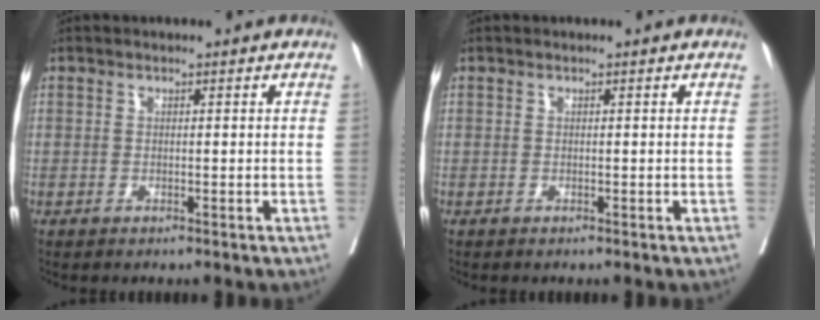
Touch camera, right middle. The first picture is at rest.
{"total": 0.0}